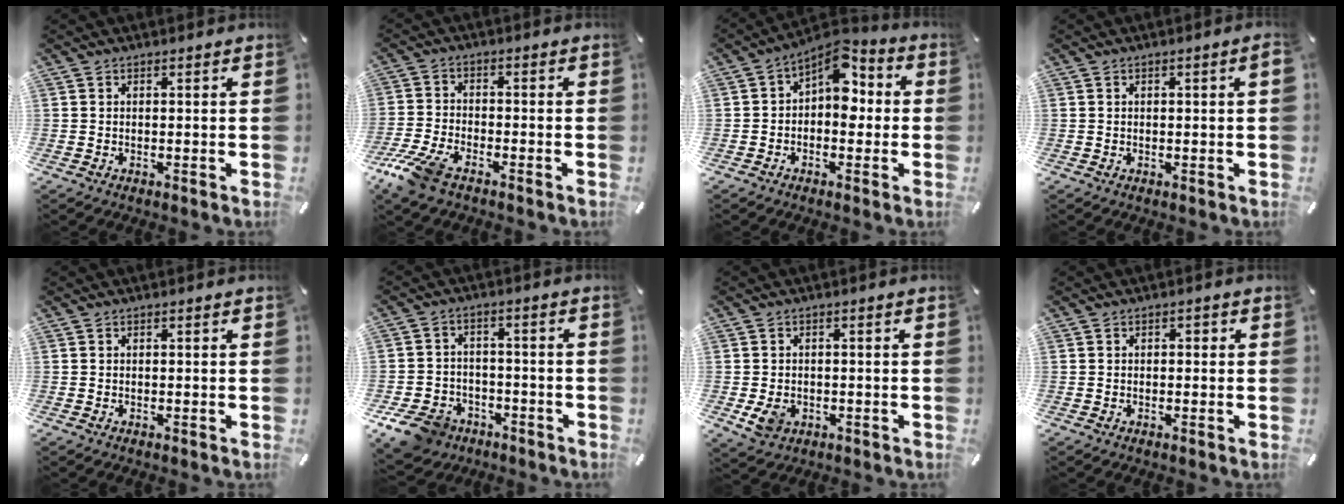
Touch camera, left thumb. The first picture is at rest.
{"total": 7.8, "force": [-5.5, 3.1, 4.6], "torque": [-0.112, 0.008, -0.106]}
{"total": 8.5, "force": [2.3, 5.3, 6.3], "torque": [-0.091, -0.021, 0.036]}
{"total": 1.4, "force": [0.1, 0.2, 1.4], "torque": [-0.023, -0.001, 0.001]}
{"total": 0.0}
{"total": 9.2, "force": [-6.0, 6.4, 2.9], "torque": [-0.071, 0.043, -0.111]}
{"total": 4.6, "force": [-1.2, 3.7, 2.5], "torque": [-0.053, -0.003, -0.023]}
{"total": 0.9, "force": [-0.4, 0.7, 0.5], "torque": [-0.010, 0.004, -0.010]}